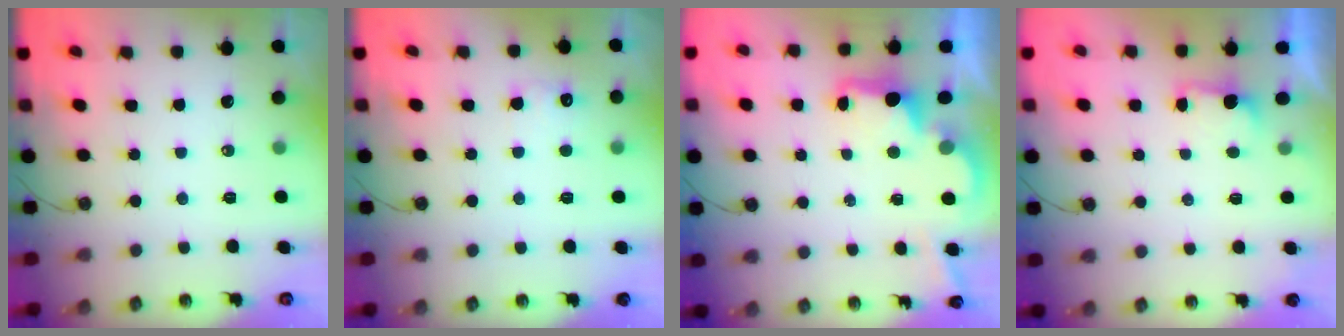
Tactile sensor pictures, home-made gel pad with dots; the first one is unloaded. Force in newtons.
{"total": 6.0, "press": 5.9, "slide": 1.1}
{"total": 2.7, "press": 2.5, "slide": 0.8}
{"total": 3.1, "press": 3.0, "slide": 0.9}